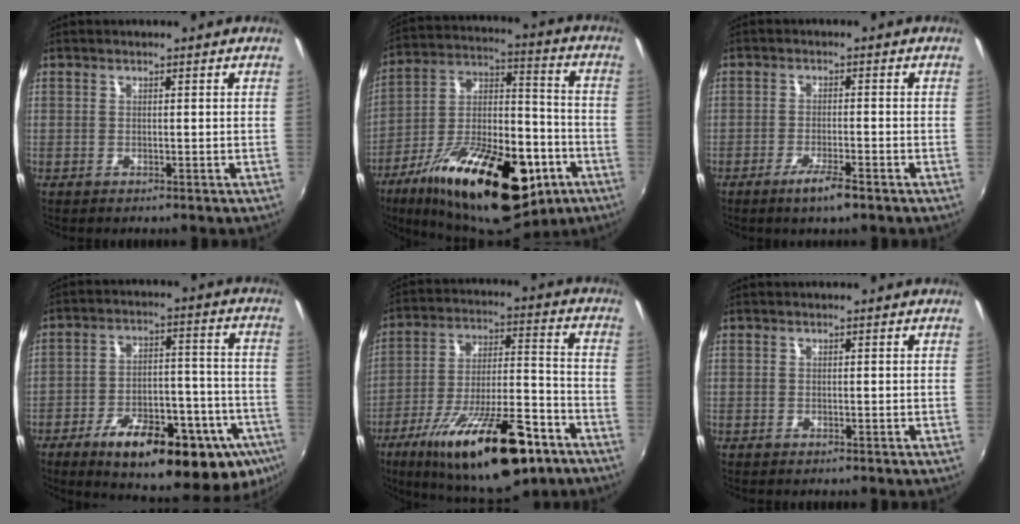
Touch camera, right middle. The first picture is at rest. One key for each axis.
{"total": 29.2, "fx": -14.6, "fy": 13.0, "fz": 21.7, "tx": -0.360, "ty": -0.009, "tz": -0.218}
{"total": 4.4, "fx": -2.9, "fy": 0.5, "fz": 3.3, "tx": -0.074, "ty": -0.007, "tz": -0.054}
{"total": 26.6, "fx": -14.8, "fy": 10.2, "fz": 19.6, "tx": -0.288, "ty": -0.011, "tz": -0.195}
{"total": 24.6, "fx": -14.7, "fy": 7.6, "fz": 18.1, "tx": -0.311, "ty": -0.030, "tz": -0.225}
{"total": 0.0}